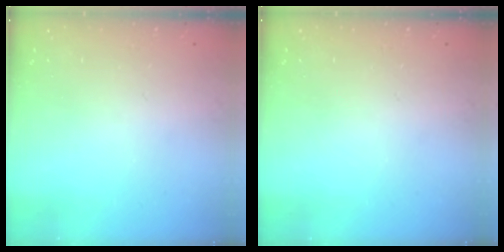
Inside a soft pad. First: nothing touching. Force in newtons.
{"total": 0.0}